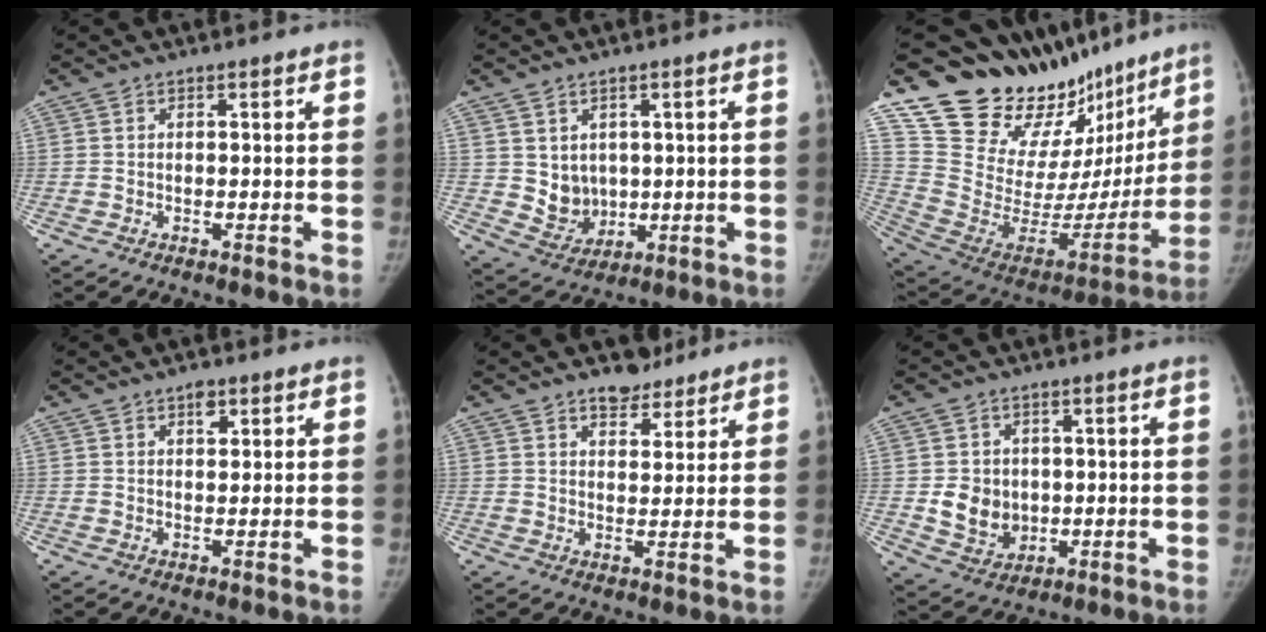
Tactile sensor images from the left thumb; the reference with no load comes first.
{"total": 6.2, "force": [1.0, 5.3, 3.0], "torque": [-0.025, -0.015, 0.038]}
{"total": 25.4, "force": [21.1, 11.4, 8.2], "torque": [-0.085, -0.126, 0.332]}
{"total": 2.4, "force": [1.4, 1.4, 1.4], "torque": [-0.010, -0.006, 0.022]}
{"total": 5.4, "force": [4.2, 2.9, 1.7], "torque": [-0.002, -0.028, 0.068]}
{"total": 7.6, "force": [0.1, 6.5, 3.9], "torque": [-0.034, -0.005, 0.018]}